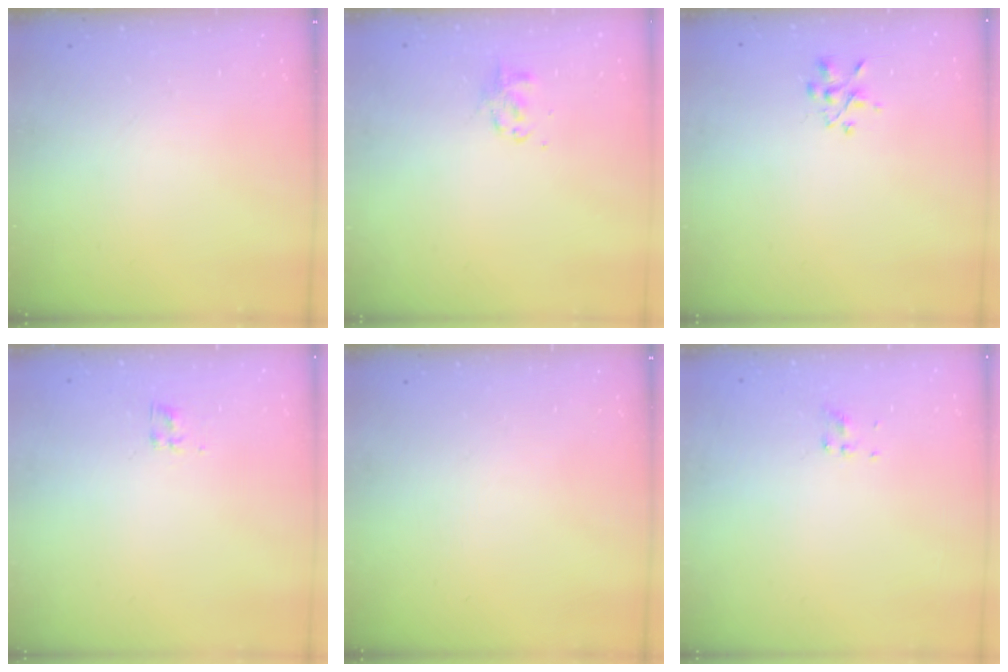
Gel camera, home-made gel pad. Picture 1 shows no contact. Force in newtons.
{"total": 2.8, "press": 2.7, "slide": 0.4}
{"total": 2.4, "press": 2.2, "slide": 0.9}
{"total": 2.3, "press": 2.0, "slide": 1.2}
{"total": 0.0}
{"total": 2.8, "press": 2.4, "slide": 1.5}